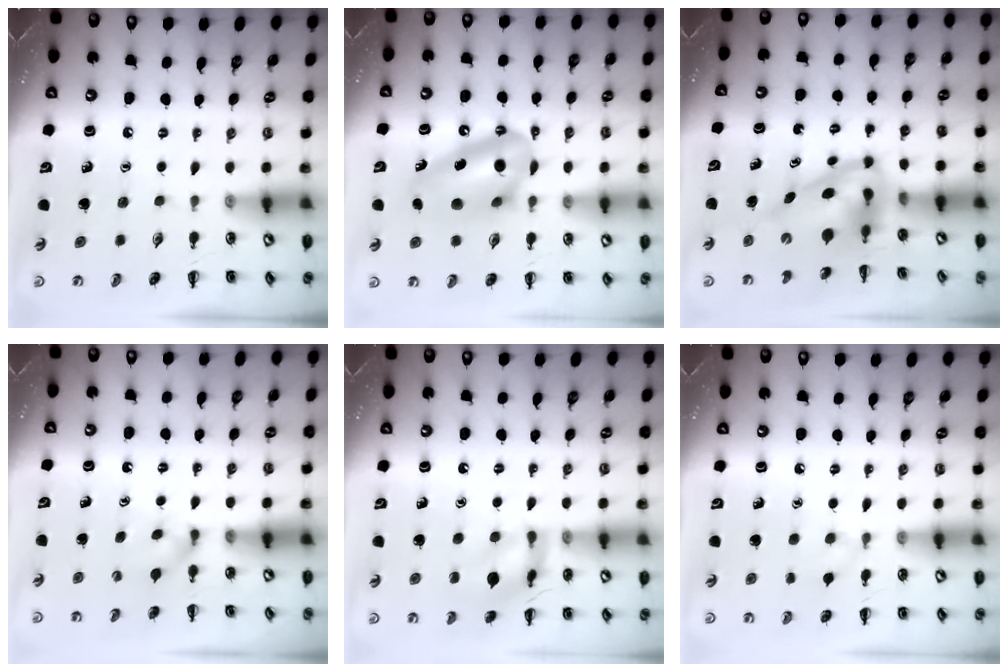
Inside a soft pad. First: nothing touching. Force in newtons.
{"total": 12.1, "press": 12.0, "slide": 1.6}
{"total": 5.0, "press": 4.8, "slide": 1.3}
{"total": 2.5, "press": 2.3, "slide": 1.0}
{"total": 12.1, "press": 12.0, "slide": 1.0}
{"total": 5.0, "press": 4.8, "slide": 1.5}